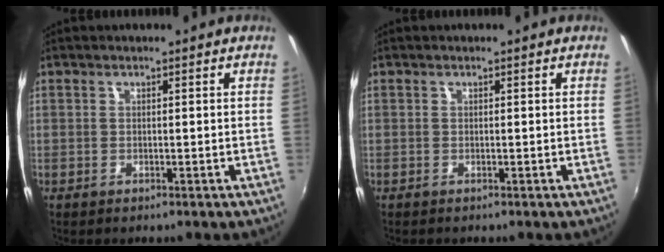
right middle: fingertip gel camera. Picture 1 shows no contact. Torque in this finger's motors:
{"motor_torque": [-0.26, -0.05, -0.05, 0.00]}